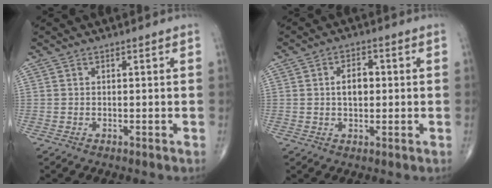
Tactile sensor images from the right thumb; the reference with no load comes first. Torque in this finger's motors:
{"motor_torque": [0.31, 1.50, 0.22, 0.25, 0.00]}